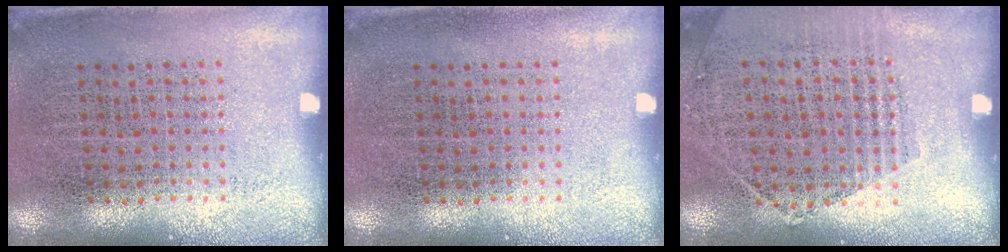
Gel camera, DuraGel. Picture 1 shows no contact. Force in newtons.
{"total": 0.0}
{"total": 1.1, "press": 1.1, "slide": 0.4}